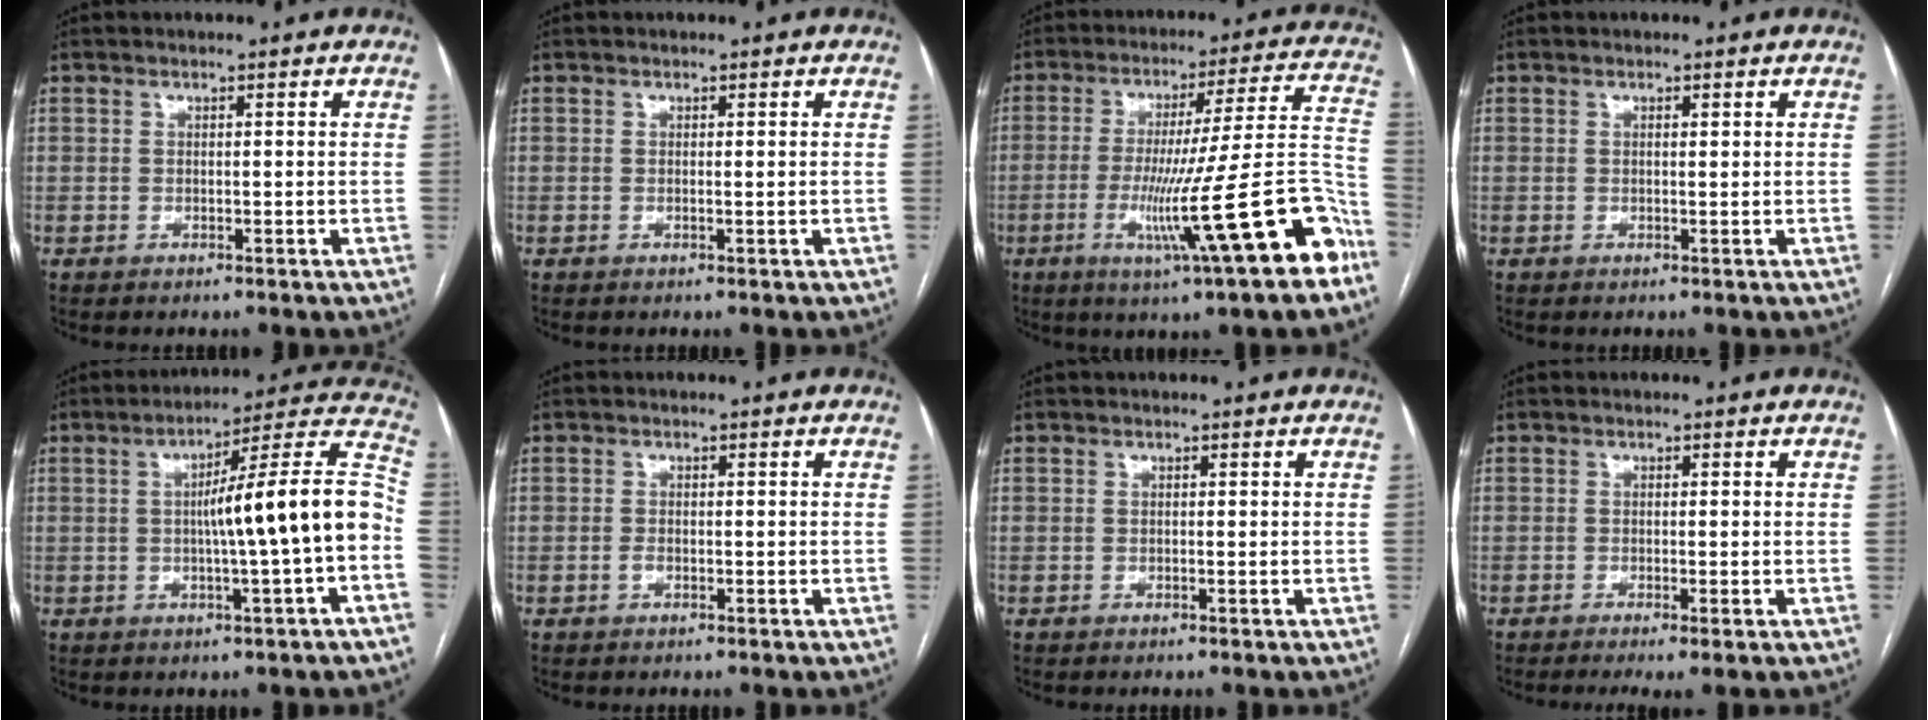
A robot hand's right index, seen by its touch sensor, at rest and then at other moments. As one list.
[{"total": 0.0}, {"total": 21.4, "force": [-9.7, -0.7, 19.0], "torque": [-0.244, -0.011, -0.147]}, {"total": 0.5, "force": [0.3, 0.1, 0.5], "torque": [-0.010, -0.001, 0.004]}, {"total": 15.0, "force": [-1.5, -0.2, 14.9], "torque": [-0.214, 0.030, -0.026]}, {"total": 0.9, "force": [-0.4, 0.4, 0.7], "torque": [-0.014, 0.002, -0.005]}, {"total": 0.0}, {"total": 2.4, "force": [-1.2, 0.1, 2.1], "torque": [-0.033, -0.010, -0.019]}]